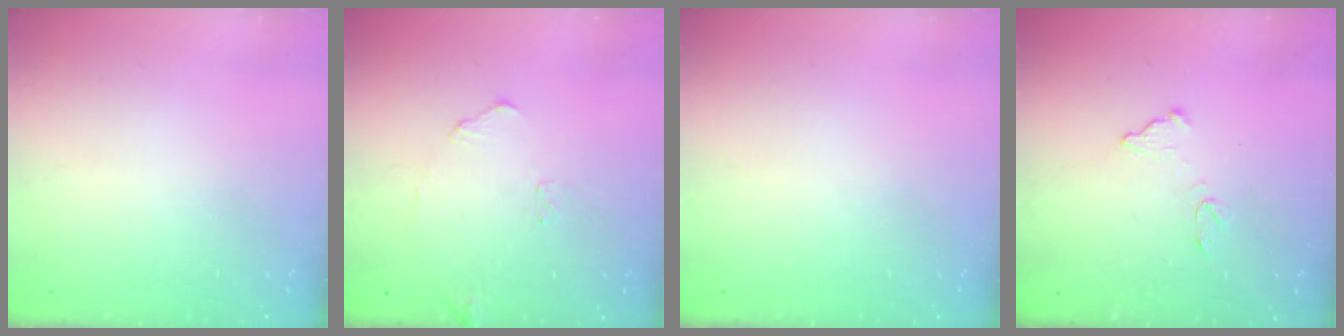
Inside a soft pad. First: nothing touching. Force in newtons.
{"total": 6.3, "press": 6.3, "slide": 0.2}
{"total": 0.0}
{"total": 10.3, "press": 10.3, "slide": 0.4}